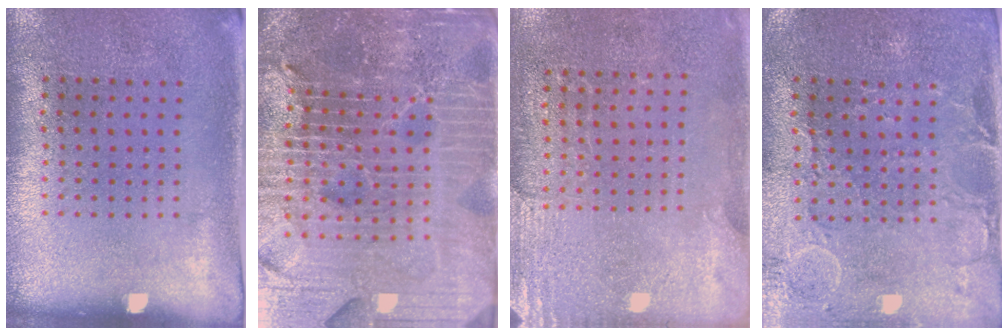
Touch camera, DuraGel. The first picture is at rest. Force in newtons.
{"total": 7.1, "press": 6.2, "slide": 3.5}
{"total": 2.7, "press": 2.5, "slide": 0.9}
{"total": 0.6, "press": 0.3, "slide": 0.5}